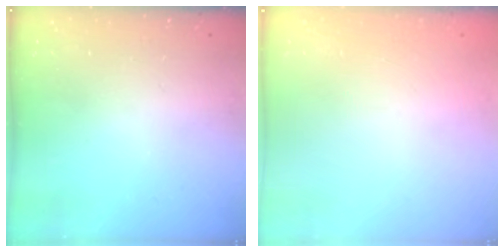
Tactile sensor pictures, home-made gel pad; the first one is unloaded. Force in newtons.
{"total": 2.7, "press": 2.6, "slide": 0.8}